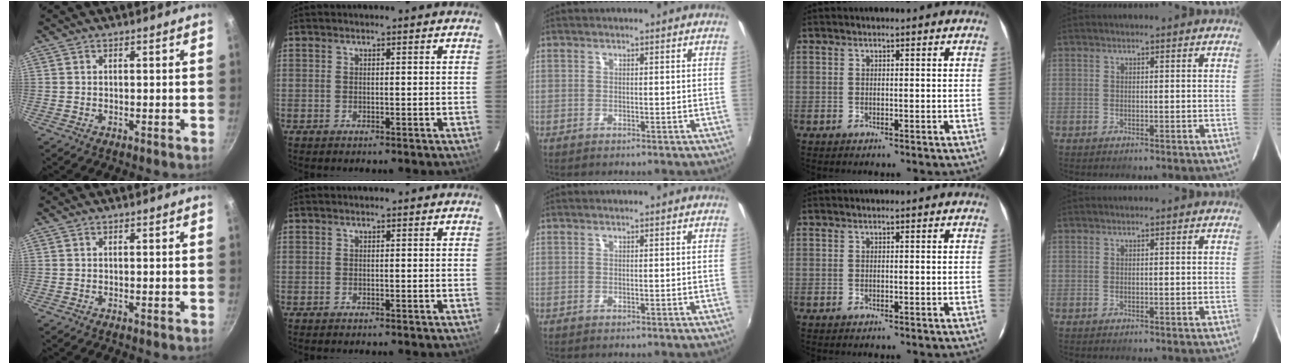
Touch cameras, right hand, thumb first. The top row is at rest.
{}